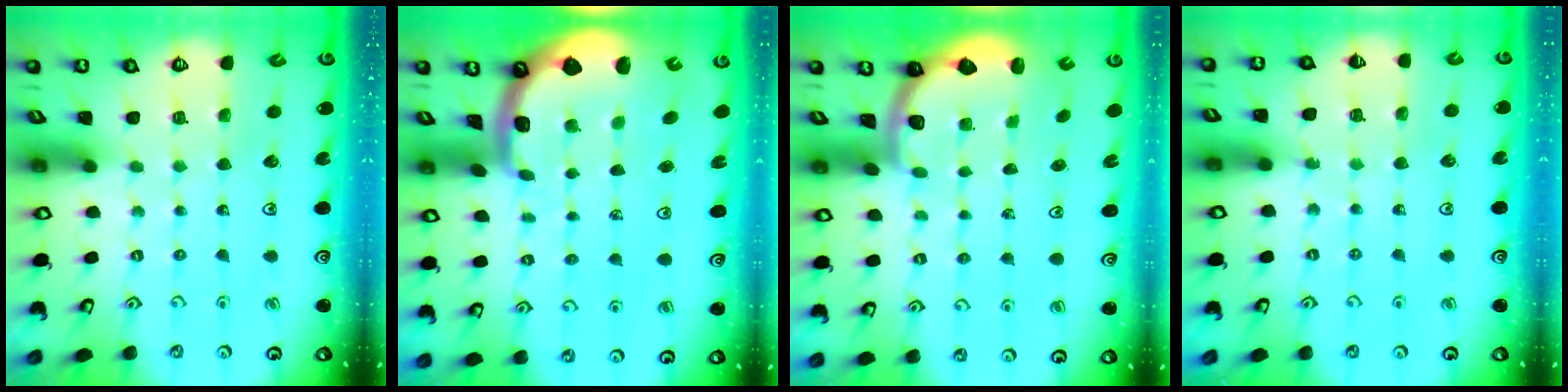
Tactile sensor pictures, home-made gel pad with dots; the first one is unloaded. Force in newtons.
{"total": 3.5, "press": 2.4, "slide": 2.6}
{"total": 2.2, "press": 2.1, "slide": 0.7}
{"total": 6.7, "press": 6.4, "slide": 1.8}